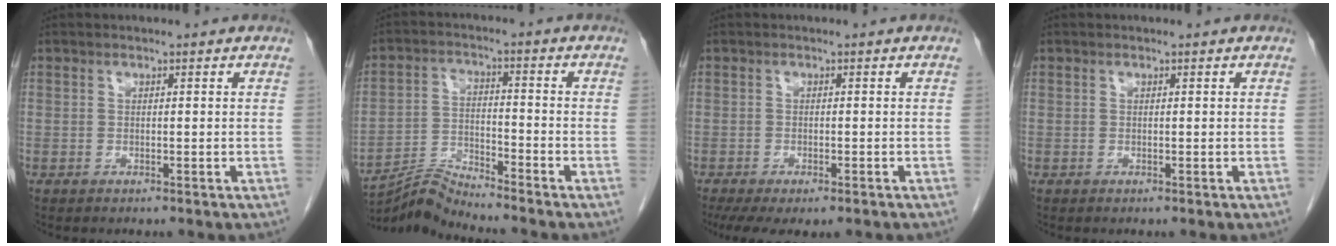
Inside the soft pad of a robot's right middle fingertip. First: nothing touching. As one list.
[{"total": 6.4, "force": [-6.1, -1.8, -0.2], "torque": [-0.011, -0.004, -0.115]}, {"total": 8.7, "force": [-6.5, 2.9, 5.0], "torque": [-0.082, -0.011, -0.096]}, {"total": 0.0}]